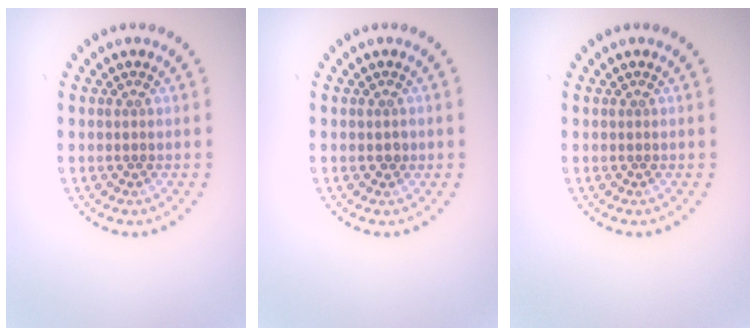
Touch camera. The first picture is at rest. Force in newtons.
{"total": 0.7, "press": 0.7, "slide": 0.1}
{"total": 0.0}